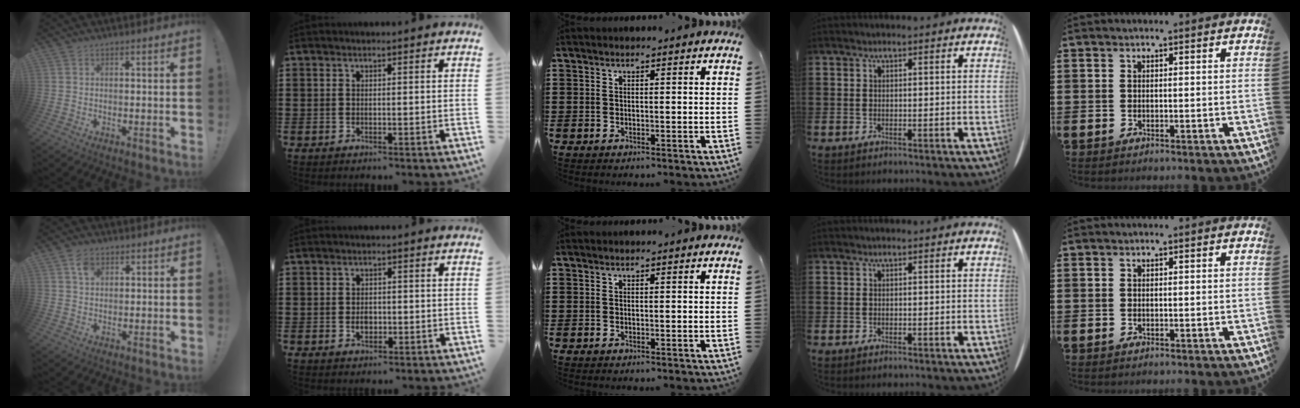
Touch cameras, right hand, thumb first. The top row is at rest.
{"thumb": {"total": 4.1, "force": [2.1, 2.7, 2.1], "torque": [-0.025, -0.004, 0.035]}, "index": {"total": 2.0, "force": [-0.4, 1.4, 1.4], "torque": [-0.027, 0.004, -0.008]}}